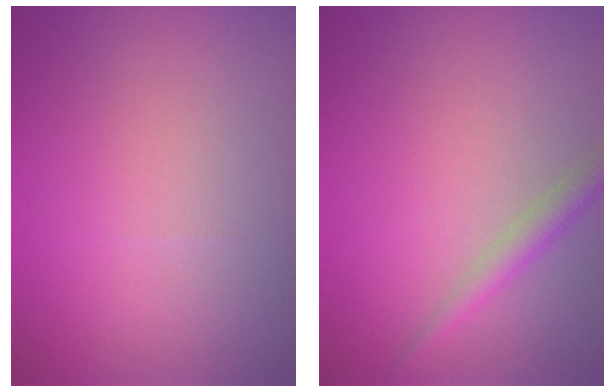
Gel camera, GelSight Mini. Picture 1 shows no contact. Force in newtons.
{"total": 2.0, "press": 2.0, "slide": 0.0}